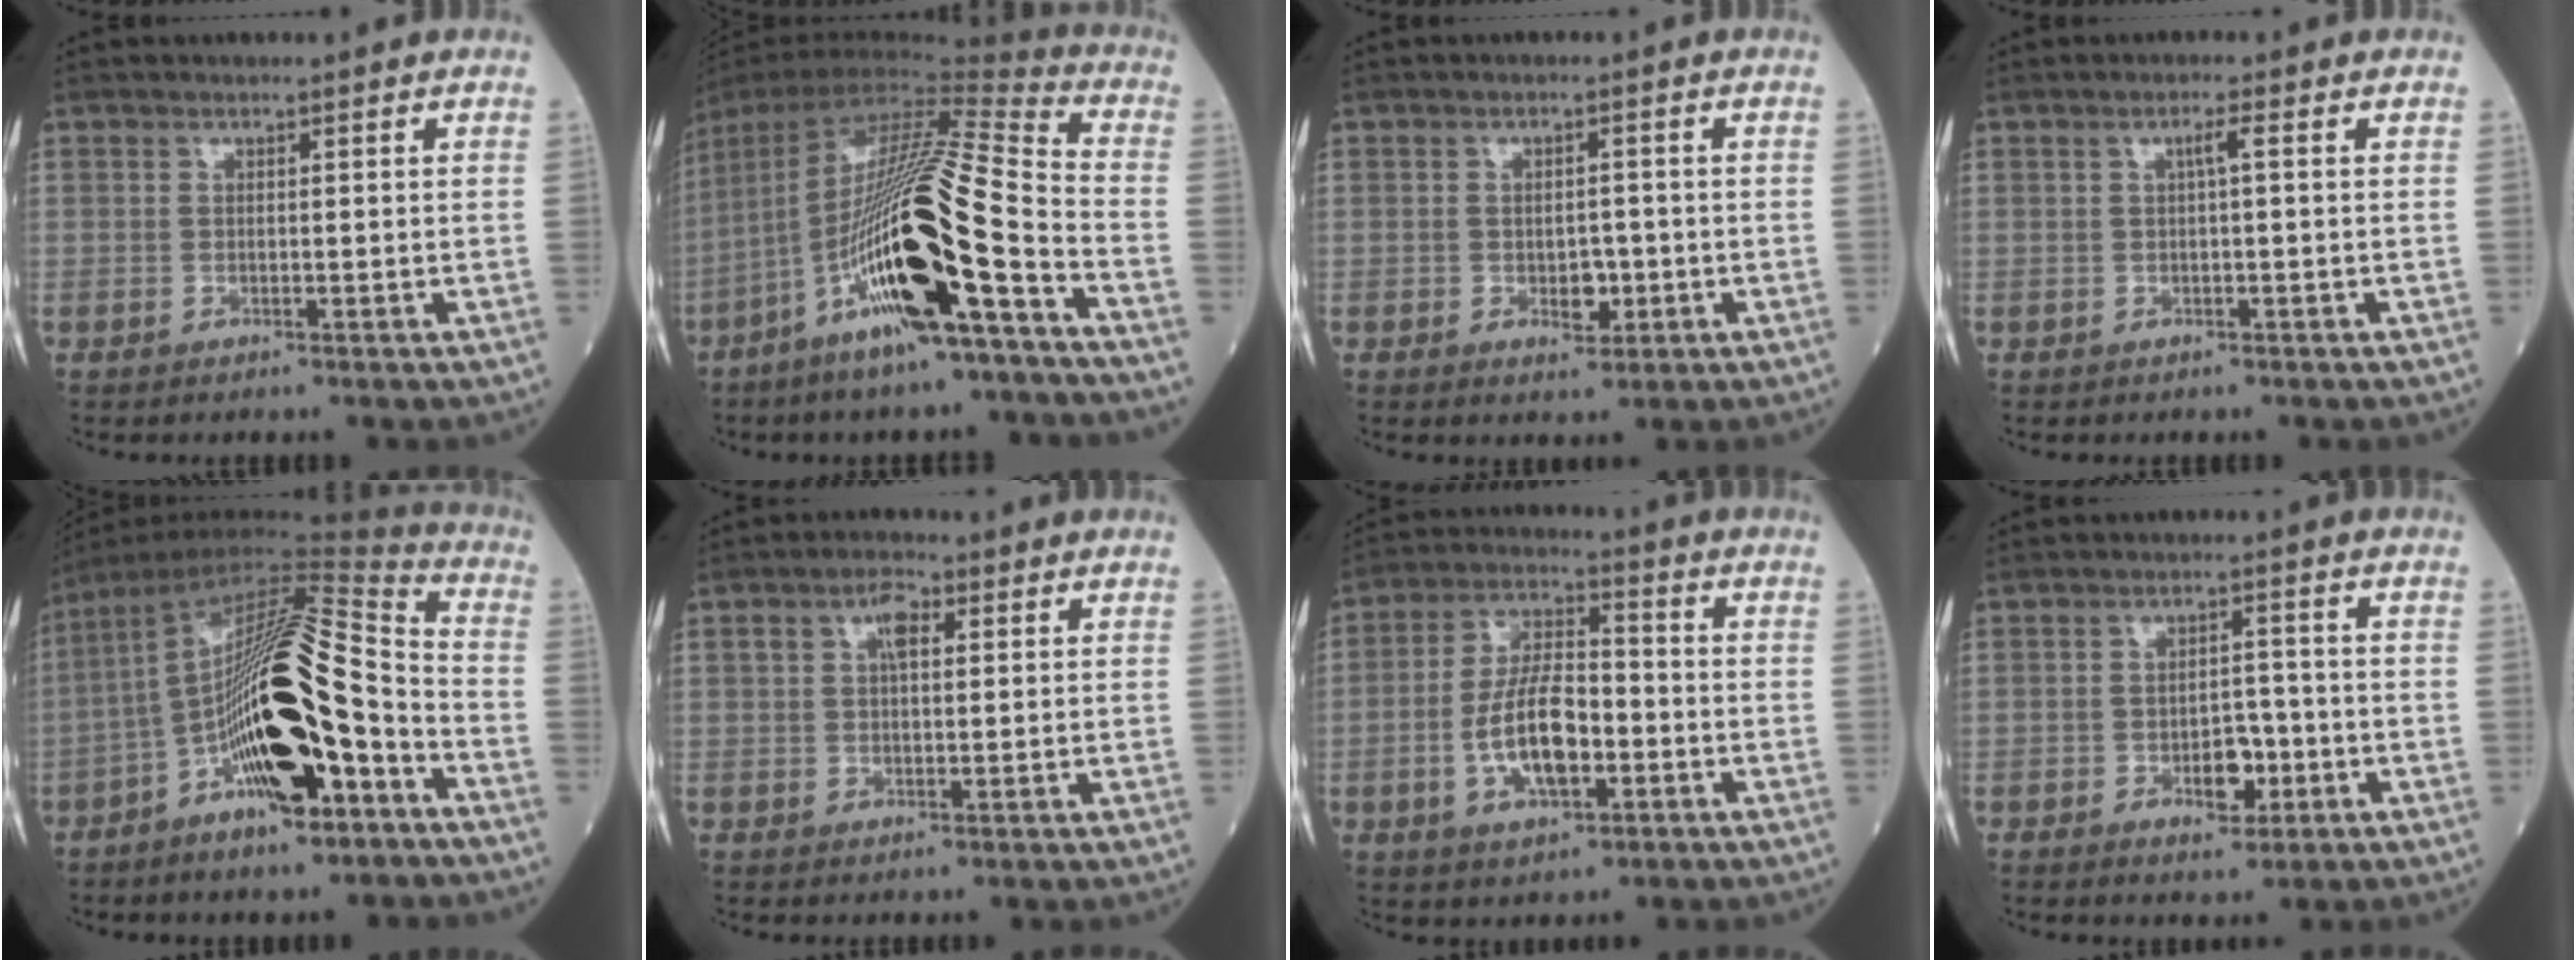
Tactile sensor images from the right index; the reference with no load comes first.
{"total": 23.1, "force": [-8.6, 1.7, 21.3], "torque": [-0.416, -0.023, -0.159]}
{"total": 3.2, "force": [-0.8, 1.8, 2.5], "torque": [-0.034, 0.002, -0.007]}
{"total": 1.3, "force": [0.1, -0.2, 1.3], "torque": [-0.023, 0.003, 0.002]}
{"total": 20.8, "force": [-6.9, 4.3, 19.2], "torque": [-0.339, 0.010, -0.108]}
{"total": 4.1, "force": [1.4, 1.9, 3.3], "torque": [-0.063, 0.015, 0.023]}
{"total": 10.9, "force": [-2.8, 4.4, 9.6], "torque": [-0.192, 0.010, -0.052]}
{"total": 4.9, "force": [-1.7, 2.5, 3.8], "torque": [-0.057, 0.004, -0.024]}